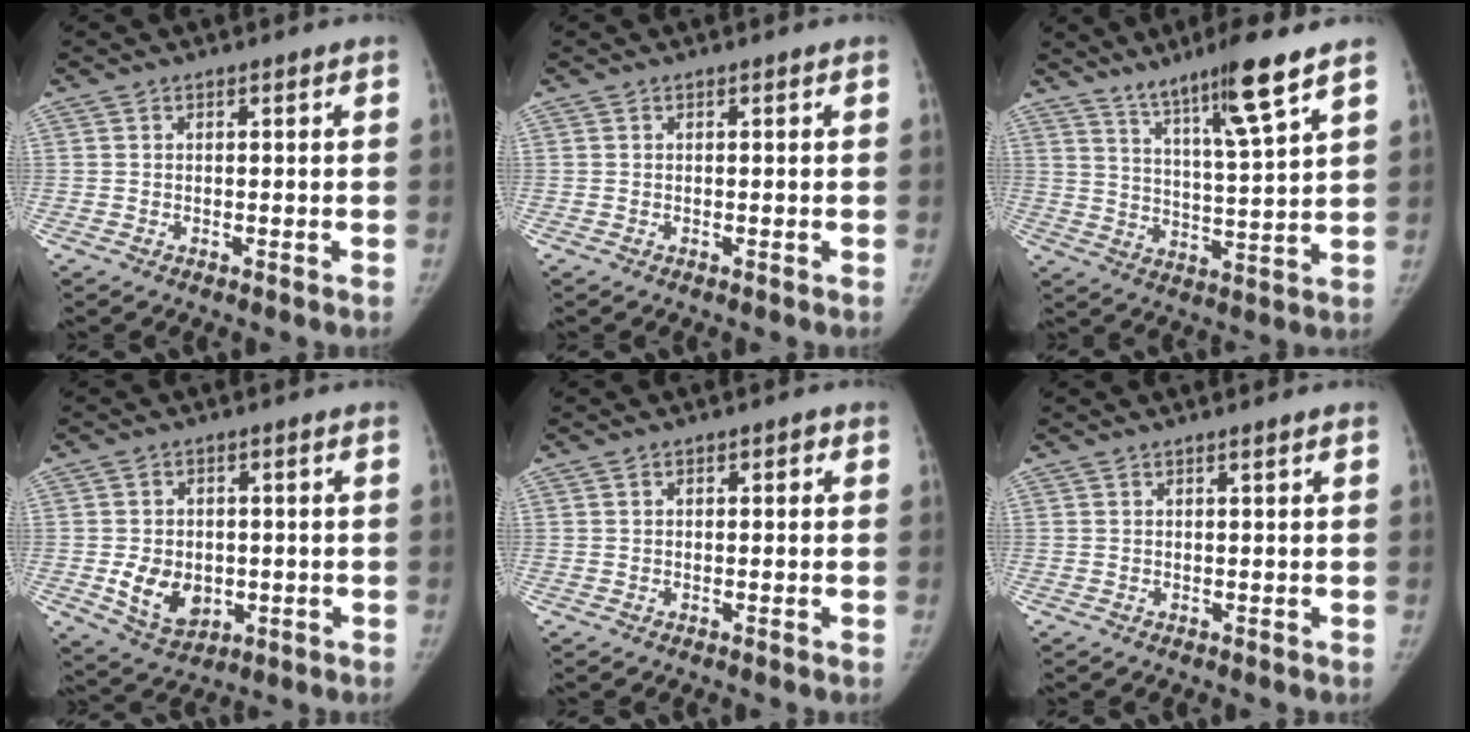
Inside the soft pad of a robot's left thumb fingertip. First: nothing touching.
{"total": 0.0}
{"total": 12.1, "force": [8.3, 0.0, 8.8], "torque": [-0.150, -0.050, 0.145]}
{"total": 8.4, "force": [-1.4, 6.4, 5.2], "torque": [-0.063, -0.004, -0.009]}
{"total": 1.4, "force": [0.4, 0.9, 1.0], "torque": [-0.008, 0.005, 0.004]}
{"total": 0.6, "force": [0.3, -0.1, 0.5], "torque": [-0.012, -0.002, 0.009]}